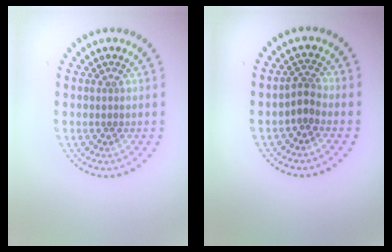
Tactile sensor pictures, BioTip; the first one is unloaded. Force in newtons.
{"total": 1.8, "press": 1.3, "slide": 1.3}